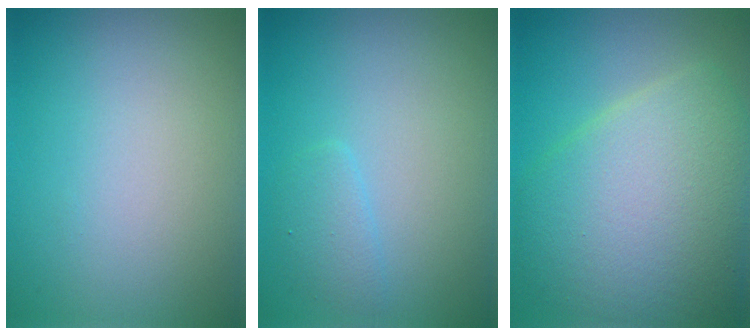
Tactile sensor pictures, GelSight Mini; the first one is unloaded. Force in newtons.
{"total": 1.4, "press": 1.4, "slide": 0.1}
{"total": 9.6, "press": 9.6, "slide": 0.4}